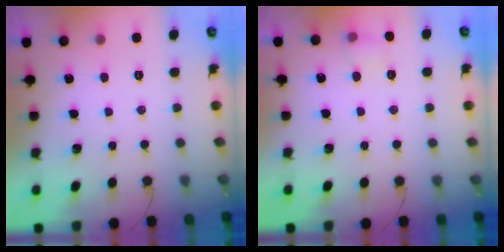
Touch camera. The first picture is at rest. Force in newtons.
{"total": 5.0, "press": 4.8, "slide": 1.4}